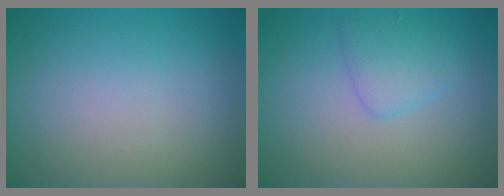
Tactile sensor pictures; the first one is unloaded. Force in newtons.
{"total": 2.2, "press": 2.2, "slide": 0.1}